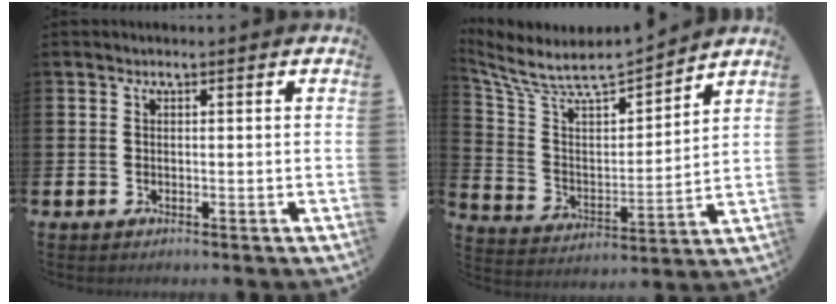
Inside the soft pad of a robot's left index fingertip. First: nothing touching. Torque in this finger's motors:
{"motor_torque": [0.18, -0.55, 0.22, 0.11]}